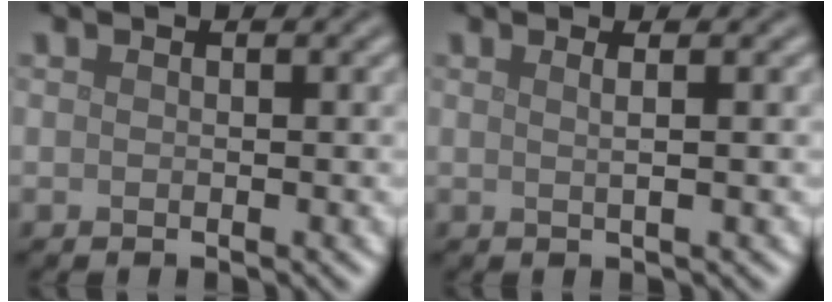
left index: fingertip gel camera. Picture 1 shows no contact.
{"total": 2.1, "force": [0.9, 0.9, 1.7], "torque": [-0.014, 0.002, -0.013]}